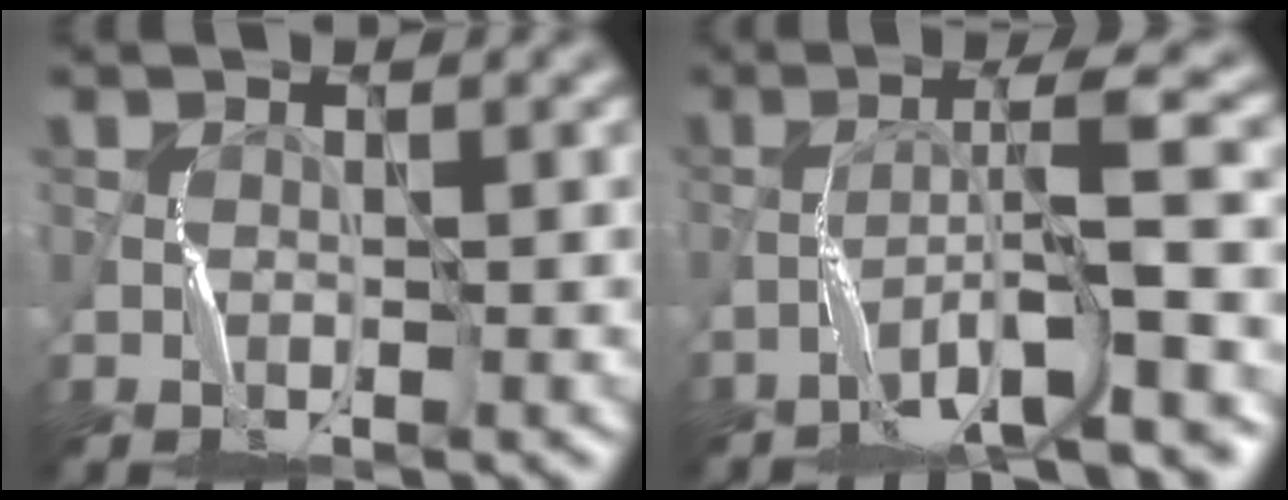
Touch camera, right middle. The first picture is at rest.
{"total": 7.0, "force": [-3.8, 0.1, 5.8], "torque": [-0.098, 0.019, -0.068]}